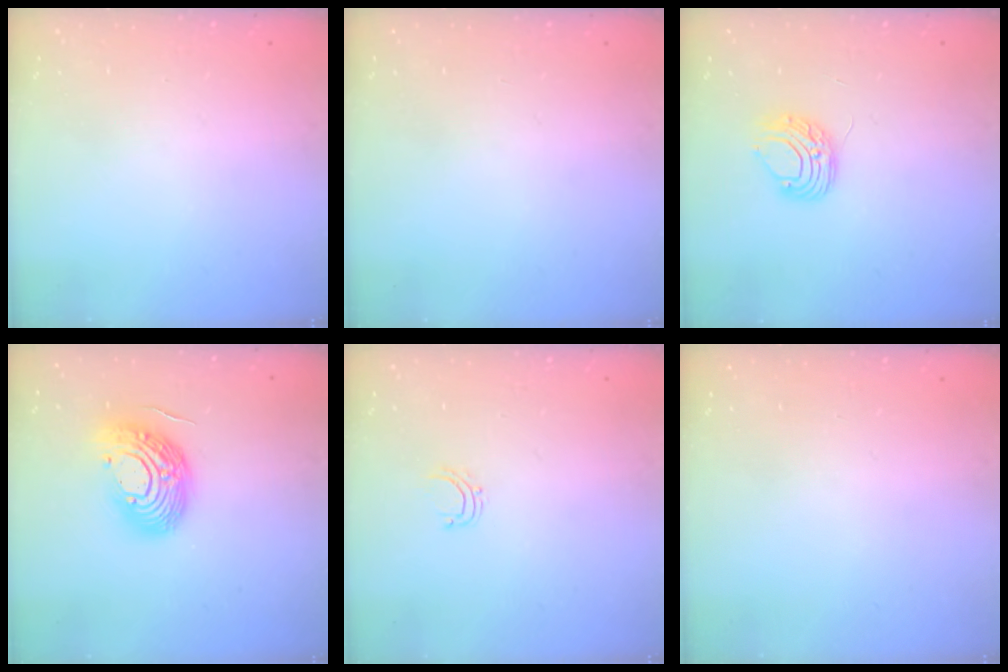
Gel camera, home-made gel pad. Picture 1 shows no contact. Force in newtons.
{"total": 0.0}
{"total": 7.5, "press": 7.4, "slide": 0.7}
{"total": 15.0, "press": 14.9, "slide": 1.5}
{"total": 4.4, "press": 4.4, "slide": 0.3}
{"total": 0.0}